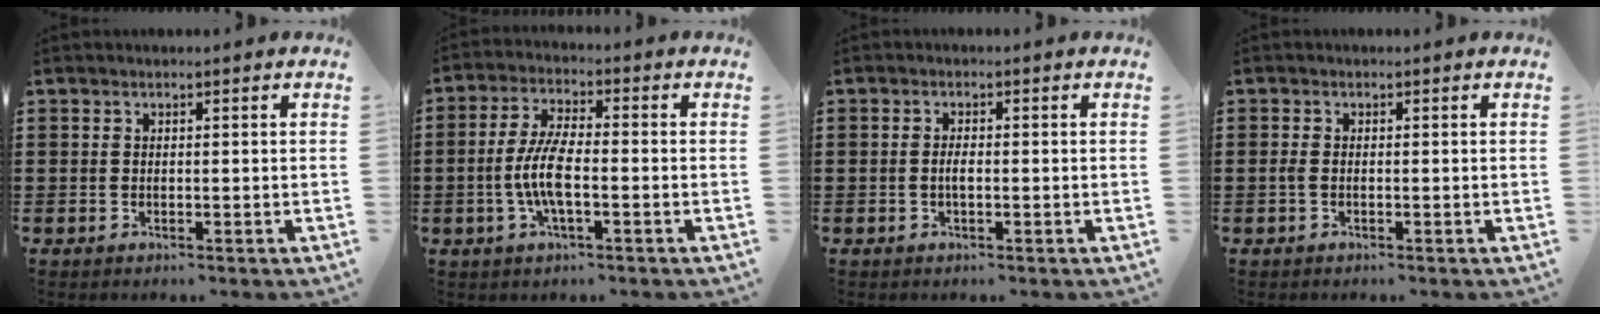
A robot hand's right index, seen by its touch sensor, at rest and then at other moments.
{"total": 6.6, "force": [-1.5, 2.1, 6.1], "torque": [-0.141, -0.006, -0.037]}
{"total": 1.4, "force": [-0.3, 0.5, 1.3], "torque": [-0.025, 0.001, -0.005]}
{"total": 1.1, "force": [-0.3, 0.4, 0.9], "torque": [-0.026, -0.004, -0.008]}